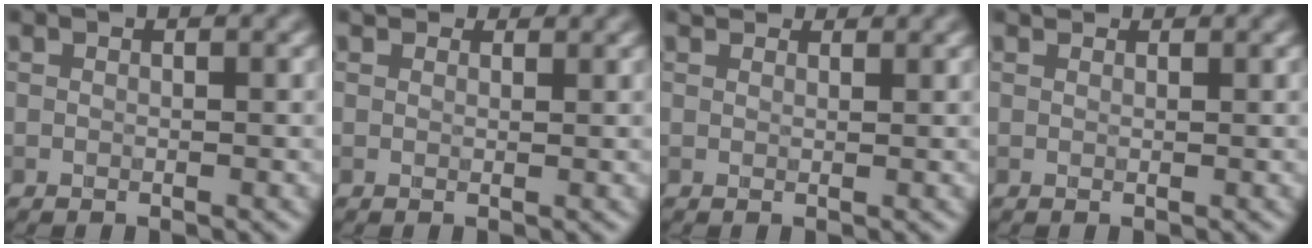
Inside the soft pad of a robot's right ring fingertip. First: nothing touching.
{"total": 1.2, "force": [1.0, 0.6, 0.3], "torque": [-0.006, -0.002, 0.004]}
{"total": 1.5, "force": [1.3, 0.6, 0.4], "torque": [-0.010, -0.001, 0.011]}
{"total": 0.7, "force": [0.6, 0.3, 0.1], "torque": [-0.002, -0.002, 0.005]}